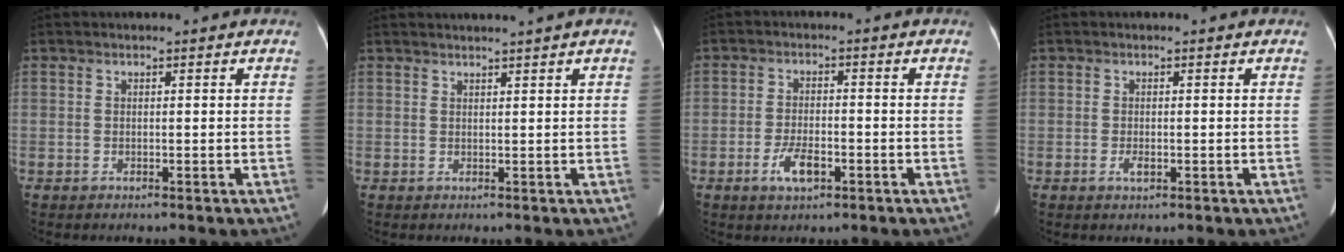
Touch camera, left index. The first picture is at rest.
{"total": 2.8, "force": [2.3, -0.9, 1.3], "torque": [-0.011, 0.014, 0.038]}
{"total": 4.6, "force": [-2.3, 1.7, 3.6], "torque": [-0.072, -0.002, -0.039]}
{"total": 1.2, "force": [-0.6, 0.5, 1.0], "torque": [-0.018, -0.001, -0.007]}